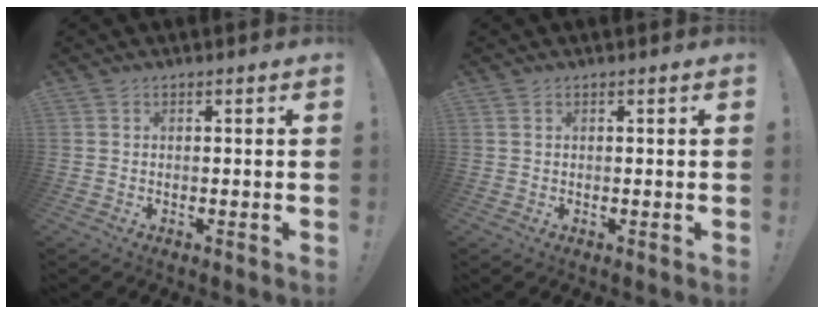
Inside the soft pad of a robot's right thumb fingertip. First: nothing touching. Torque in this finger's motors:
{"motor_torque": [0.02, 0.08, 0.00, 0.19, 0.03]}